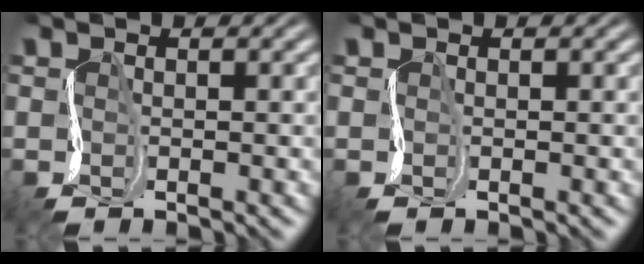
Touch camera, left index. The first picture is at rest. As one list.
[{"total": 0.0}]